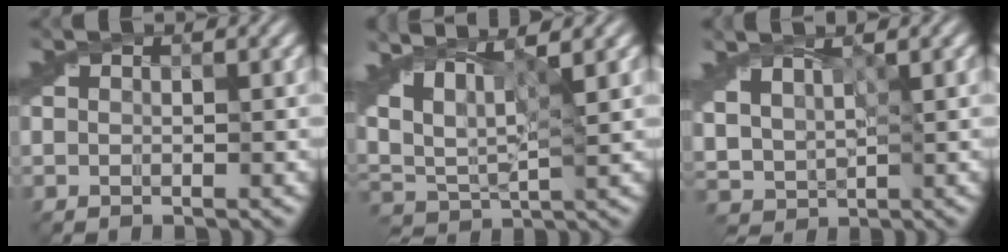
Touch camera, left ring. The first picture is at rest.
{"total": 7.0, "force": [4.6, 2.3, 4.7], "torque": [-0.104, 0.013, 0.076]}
{"total": 3.2, "force": [2.2, 1.4, 1.8], "torque": [-0.049, 0.006, 0.047]}